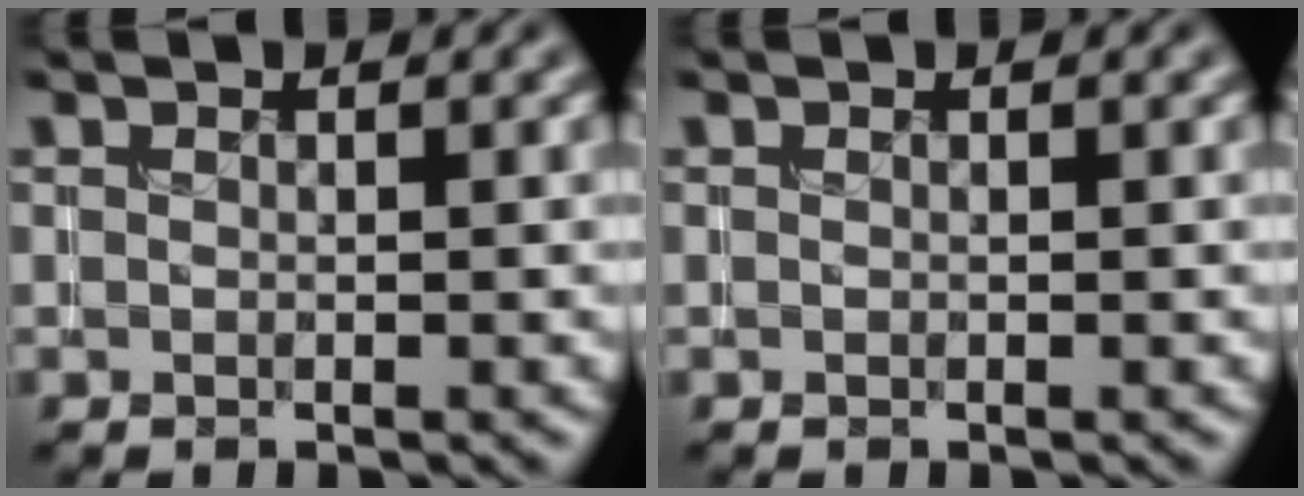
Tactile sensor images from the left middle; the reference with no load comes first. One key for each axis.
{"total": 0.0}